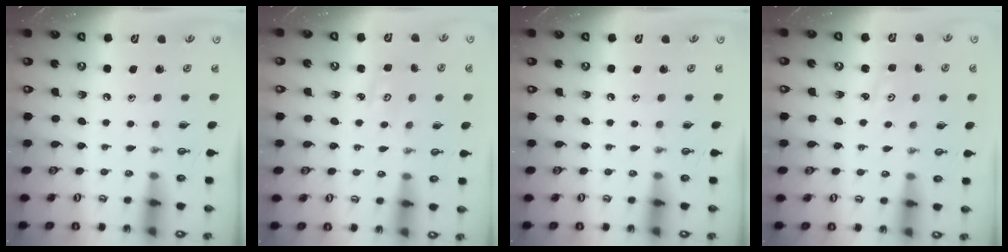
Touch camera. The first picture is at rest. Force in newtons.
{"total": 2.7, "press": 2.7, "slide": 0.4}
{"total": 0.0}
{"total": 1.3, "press": 1.2, "slide": 0.2}